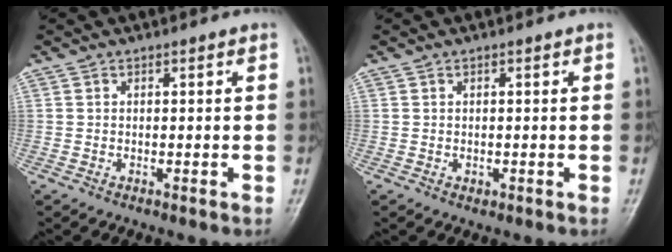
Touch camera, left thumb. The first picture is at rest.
{"total": 0.6, "force": [-0.1, 0.5, 0.4], "torque": [-0.004, 0.000, 0.000]}